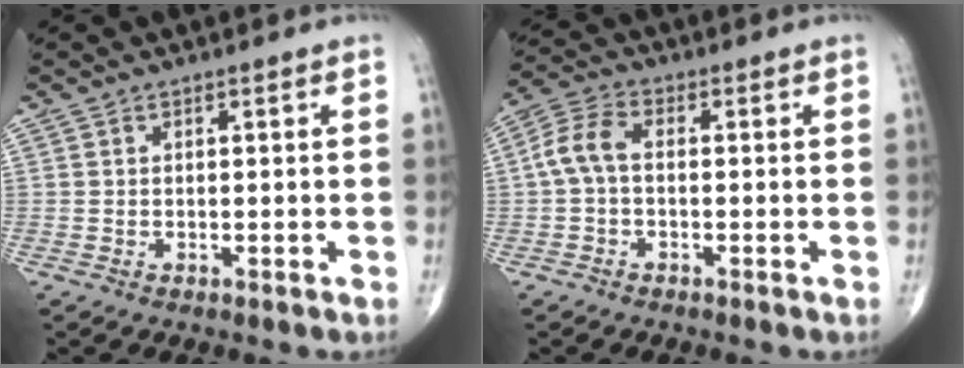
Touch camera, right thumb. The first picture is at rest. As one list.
[{"total": 6.0, "force": [-0.2, 3.4, 4.9], "torque": [-0.106, 0.021, -0.014]}]